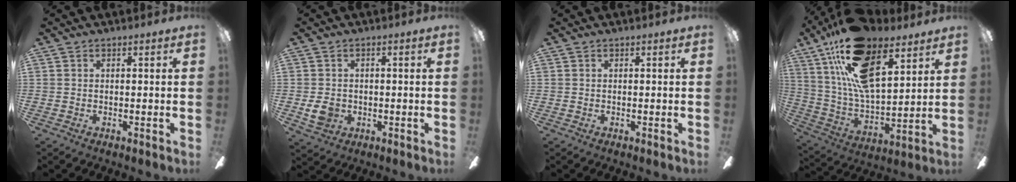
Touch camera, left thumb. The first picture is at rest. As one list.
[{"total": 4.5, "force": [-0.4, 3.8, 2.4], "torque": [-0.048, 0.001, -0.008]}, {"total": 0.0}, {"total": 22.3, "force": [13.2, 9.9, 15.0], "torque": [-0.295, -0.059, 0.229]}]